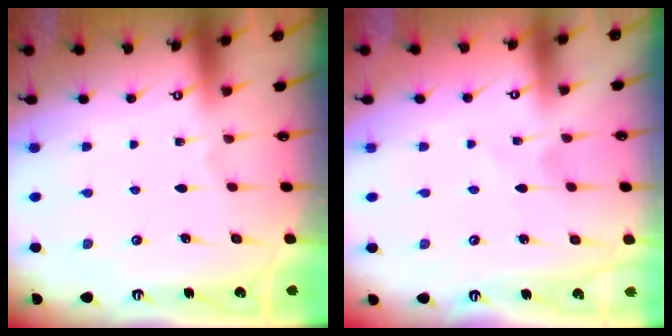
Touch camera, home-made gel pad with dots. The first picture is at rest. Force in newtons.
{"total": 0.7, "press": 0.7, "slide": 0.1}